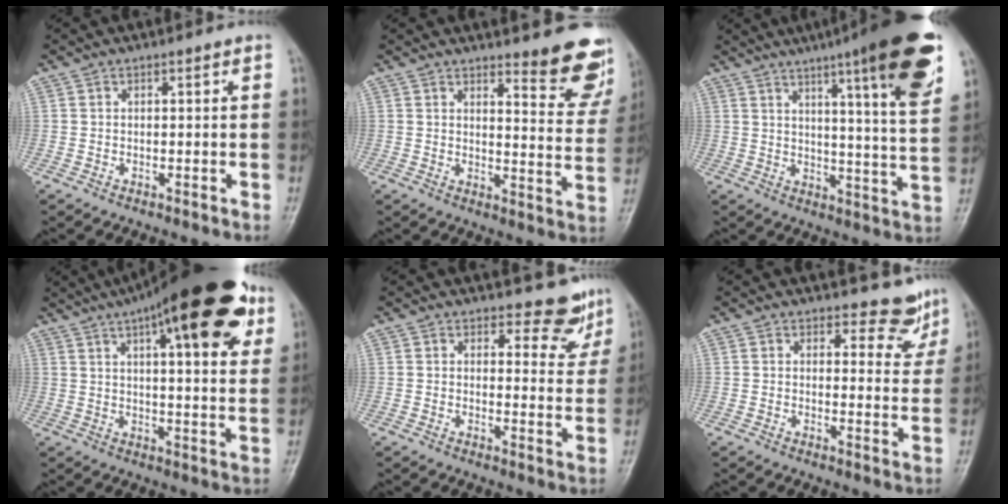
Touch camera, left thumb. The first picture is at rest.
{"total": 11.3, "force": [9.1, 2.6, 6.1], "torque": [-0.040, -0.074, 0.100]}
{"total": 19.6, "force": [11.1, 2.1, 16.1], "torque": [-0.205, -0.043, 0.146]}
{"total": 23.7, "force": [12.2, 7.2, 19.1], "torque": [-0.255, -0.007, 0.170]}
{"total": 6.5, "force": [5.8, 2.7, 0.8], "torque": [0.018, -0.051, 0.059]}
{"total": 6.0, "force": [5.6, 2.4, 0.1], "torque": [0.028, -0.050, 0.053]}